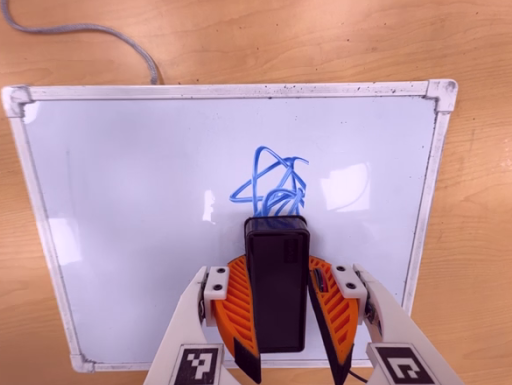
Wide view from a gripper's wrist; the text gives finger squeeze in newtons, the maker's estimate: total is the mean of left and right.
{"total": 8.8, "left": 8.8, "right": 8.8}